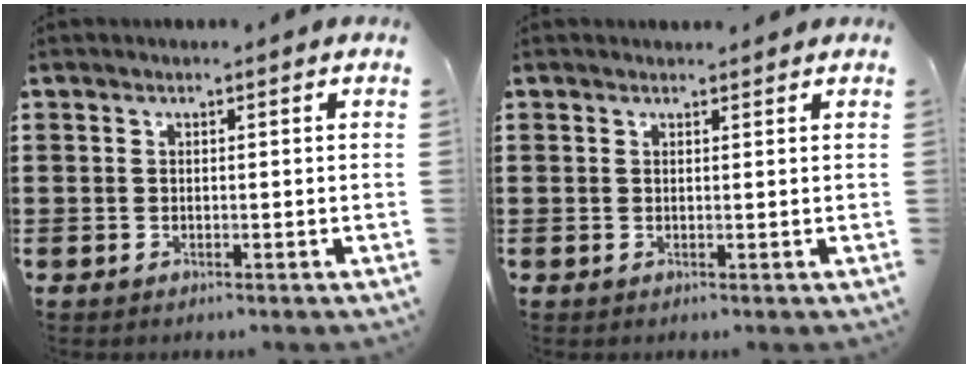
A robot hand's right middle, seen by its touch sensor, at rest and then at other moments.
{"total": 0.9, "force": [0.9, 0.0, 0.0], "torque": [-0.001, 0.000, 0.017]}